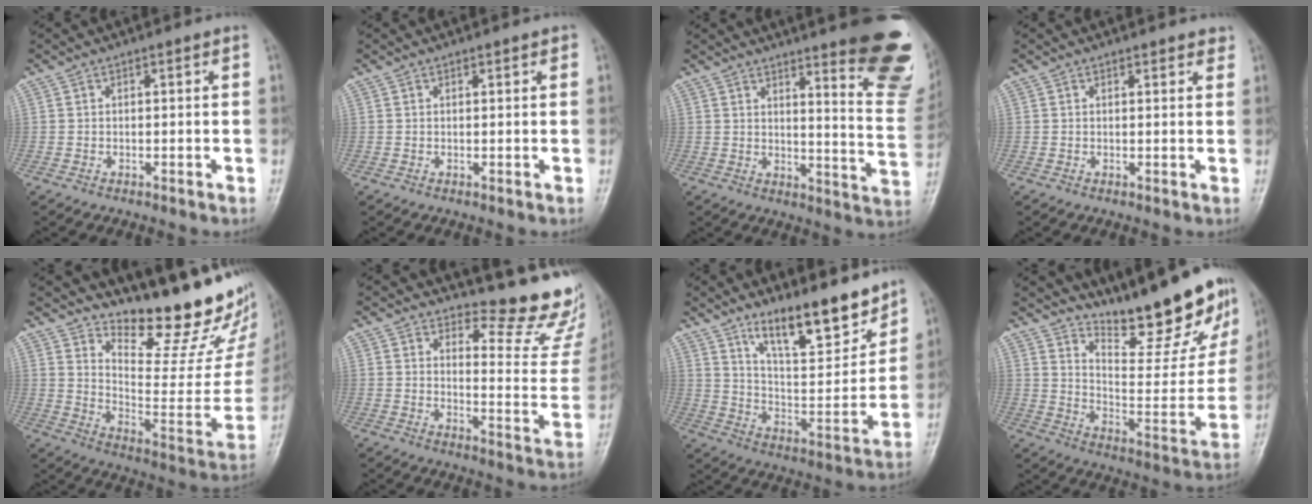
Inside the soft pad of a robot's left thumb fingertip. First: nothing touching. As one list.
[{"total": 0.8, "force": [0.5, 0.4, 0.5], "torque": [-0.004, -0.001, 0.005]}, {"total": 20.3, "force": [13.7, 3.5, 14.5], "torque": [-0.152, -0.108, 0.161]}, {"total": 2.0, "force": [1.7, 0.8, 0.7], "torque": [0.007, -0.004, 0.014]}, {"total": 21.1, "force": [16.7, 5.9, 11.5], "torque": [-0.125, -0.133, 0.245]}, {"total": 15.6, "force": [13.9, 4.5, 5.3], "torque": [-0.018, -0.149, 0.152]}, {"total": 15.6, "force": [11.5, 4.5, 9.5], "torque": [-0.117, -0.083, 0.198]}, {"total": 21.6, "force": [17.5, 5.3, 11.5], "torque": [-0.125, -0.119, 0.257]}]